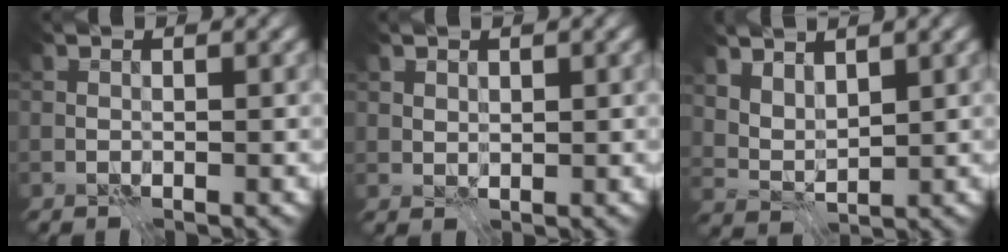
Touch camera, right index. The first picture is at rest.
{"total": 1.2, "force": [0.9, 0.7, 0.3], "torque": [-0.004, 0.000, 0.017]}
{"total": 3.2, "force": [2.5, 1.4, 1.5], "torque": [-0.032, -0.006, 0.063]}